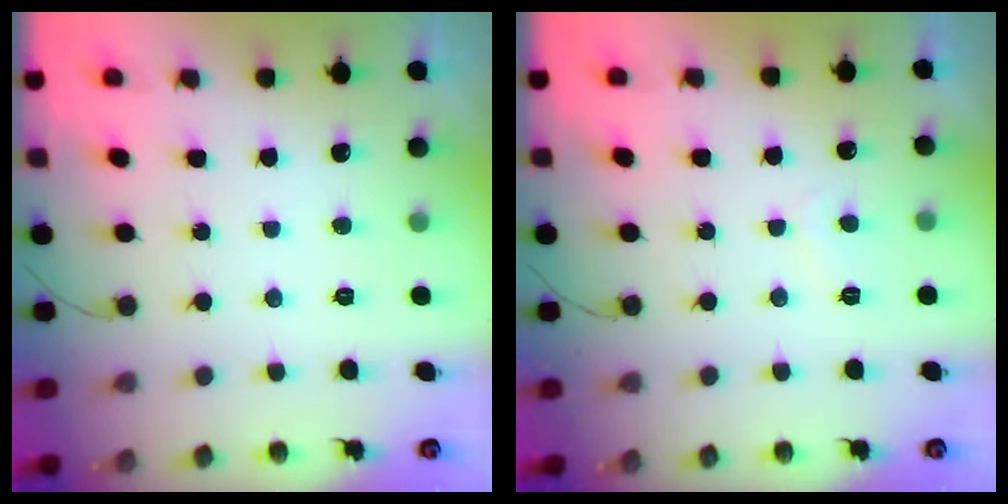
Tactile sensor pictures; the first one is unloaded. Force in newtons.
{"total": 1.1, "press": 1.0, "slide": 0.4}